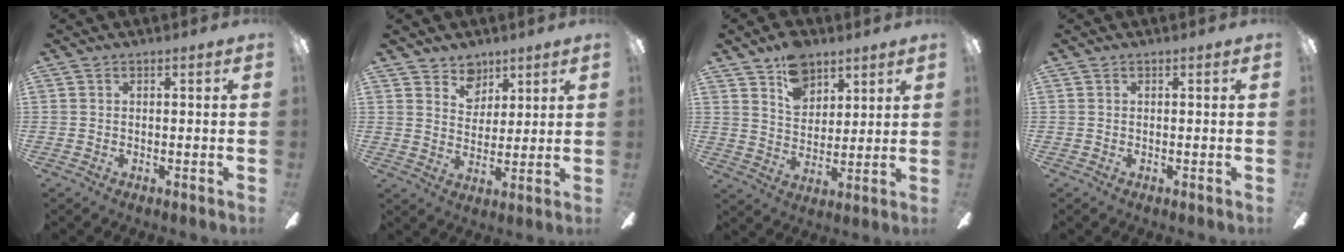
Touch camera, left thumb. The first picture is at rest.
{"total": 6.5, "force": [4.9, 4.4, 0.2], "torque": [-0.006, -0.028, 0.090]}
{"total": 10.2, "force": [7.0, 6.4, 3.8], "torque": [-0.062, -0.028, 0.130]}
{"total": 0.0}